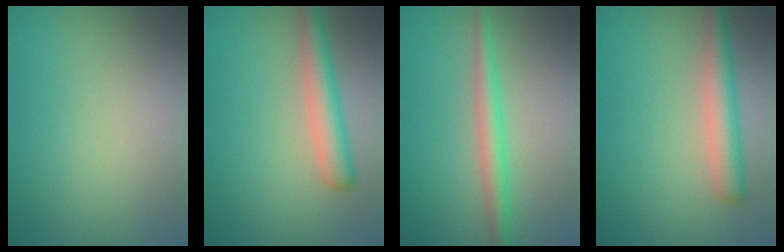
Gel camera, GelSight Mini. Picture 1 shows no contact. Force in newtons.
{"total": 3.3, "press": 3.3, "slide": 0.1}
{"total": 2.6, "press": 2.6, "slide": 0.0}
{"total": 3.4, "press": 3.4, "slide": 0.1}